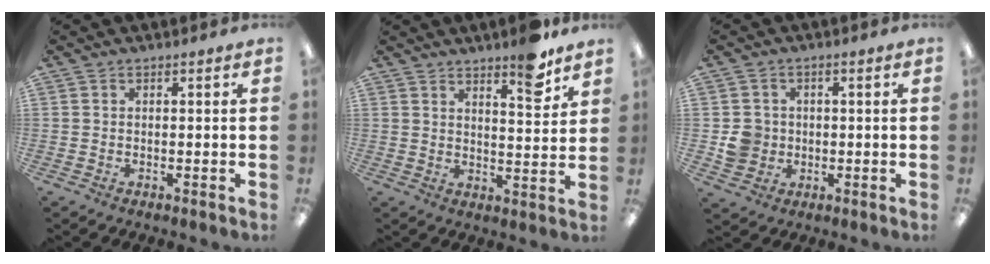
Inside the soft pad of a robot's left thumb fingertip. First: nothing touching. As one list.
[{"total": 7.9, "force": [6.2, 1.7, 4.5], "torque": [-0.050, -0.043, 0.099]}, {"total": 5.4, "force": [-0.3, 5.2, 1.4], "torque": [-0.016, 0.009, -0.003]}]